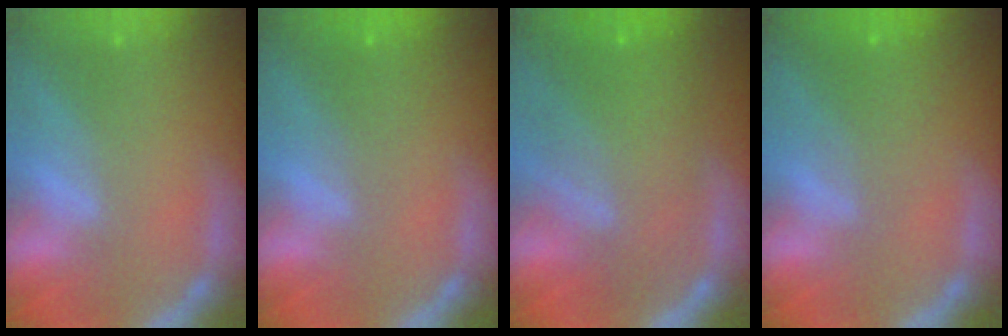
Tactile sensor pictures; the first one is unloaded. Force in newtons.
{"total": 2.0}
{"total": 9.1}
{"total": 3.0}